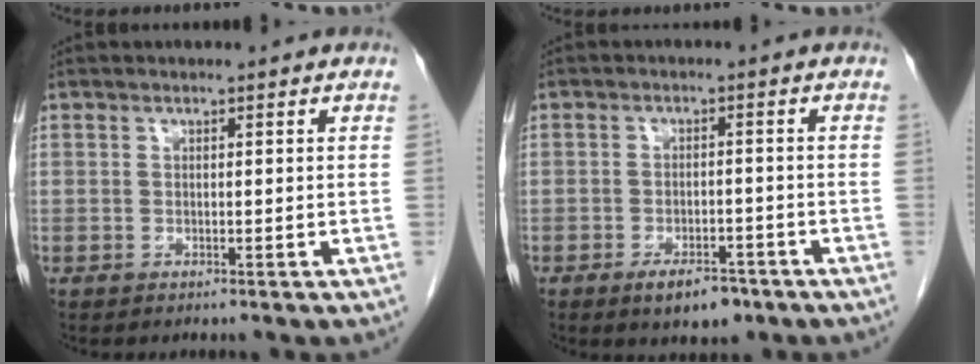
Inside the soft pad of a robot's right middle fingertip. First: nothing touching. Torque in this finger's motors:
{"motor_torque": [0.86, -0.67, 0.08, 0.04]}